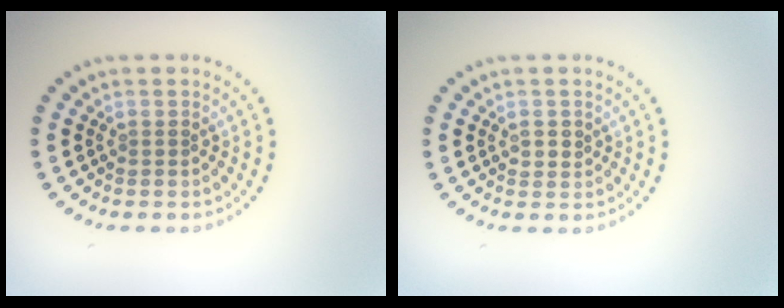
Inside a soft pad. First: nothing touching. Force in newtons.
{"total": 1.1, "press": 1.1, "slide": 0.2}